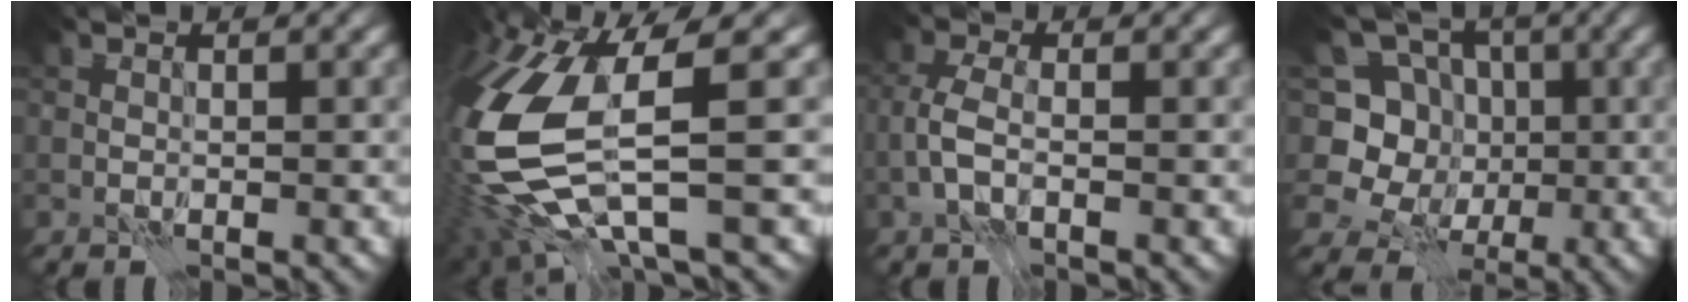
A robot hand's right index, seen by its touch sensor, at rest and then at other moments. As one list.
[{"total": 11.9, "force": [-1.0, 4.3, 11.0], "torque": [-0.256, -0.035, -0.010]}, {"total": 3.4, "force": [-1.4, 1.7, 2.5], "torque": [-0.062, 0.001, -0.035]}, {"total": 9.4, "force": [-1.7, 8.7, 3.0], "torque": [-0.054, 0.028, -0.067]}]